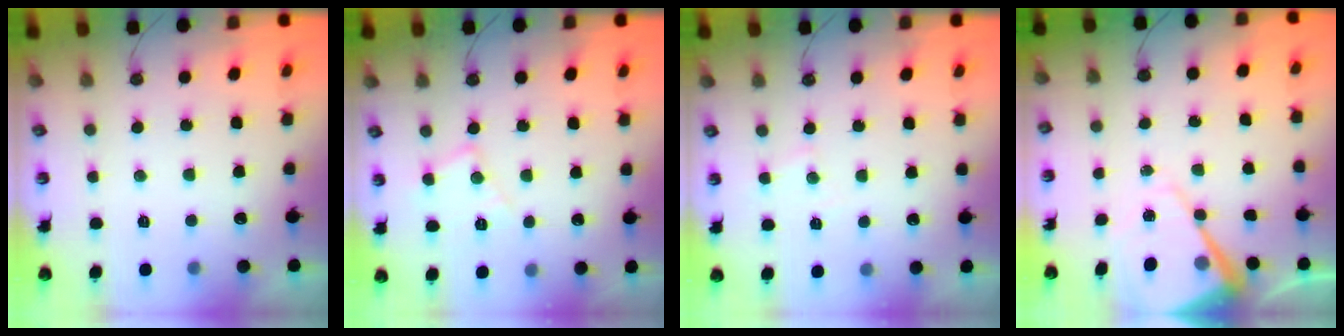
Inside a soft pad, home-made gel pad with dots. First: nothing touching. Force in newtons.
{"total": 8.5, "press": 8.5, "slide": 0.6}
{"total": 3.6, "press": 3.5, "slide": 0.6}
{"total": 10.3, "press": 10.3, "slide": 0.9}